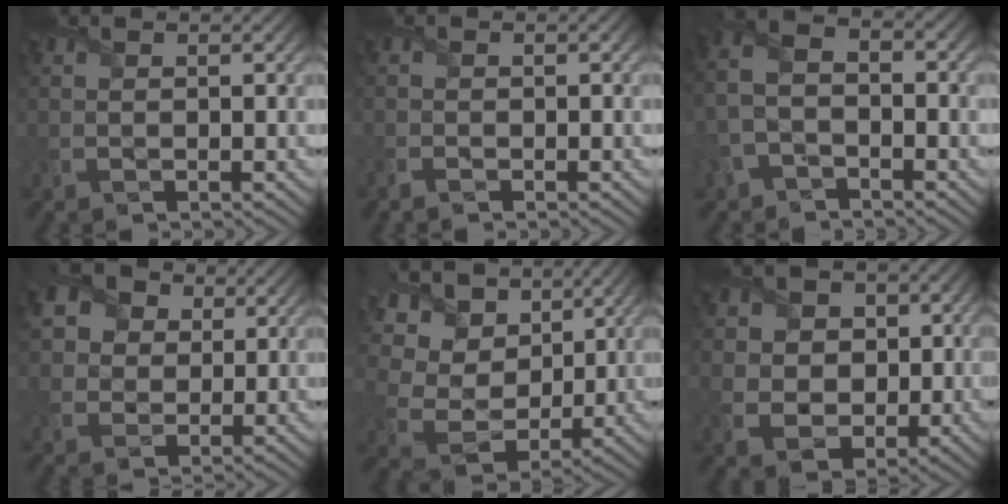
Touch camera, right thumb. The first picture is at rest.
{"total": 1.4, "force": [-1.1, 0.5, 0.5], "torque": [-0.016, -0.004, -0.026]}
{"total": 5.4, "force": [-2.0, 3.3, 3.8], "torque": [-0.098, 0.005, -0.055]}
{"total": 11.1, "force": [5.6, 8.2, 5.0], "torque": [-0.165, 0.025, 0.112]}
{"total": 14.0, "force": [6.0, 9.8, 7.9], "torque": [-0.230, 0.028, 0.118]}
{"total": 8.8, "force": [1.5, 7.7, 4.2], "torque": [-0.109, 0.005, 0.009]}